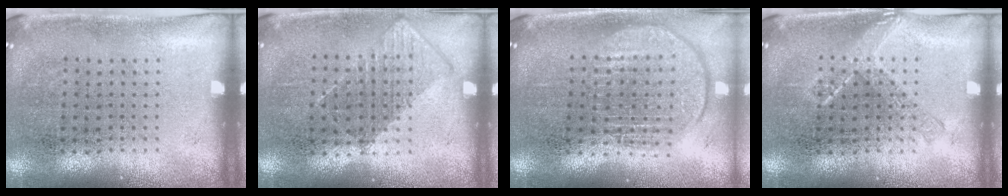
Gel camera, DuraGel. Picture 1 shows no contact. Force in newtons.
{"total": 0.8, "press": 0.7, "slide": 0.4}
{"total": 1.8, "press": 1.5, "slide": 1.0}
{"total": 1.9, "press": 1.9, "slide": 0.3}